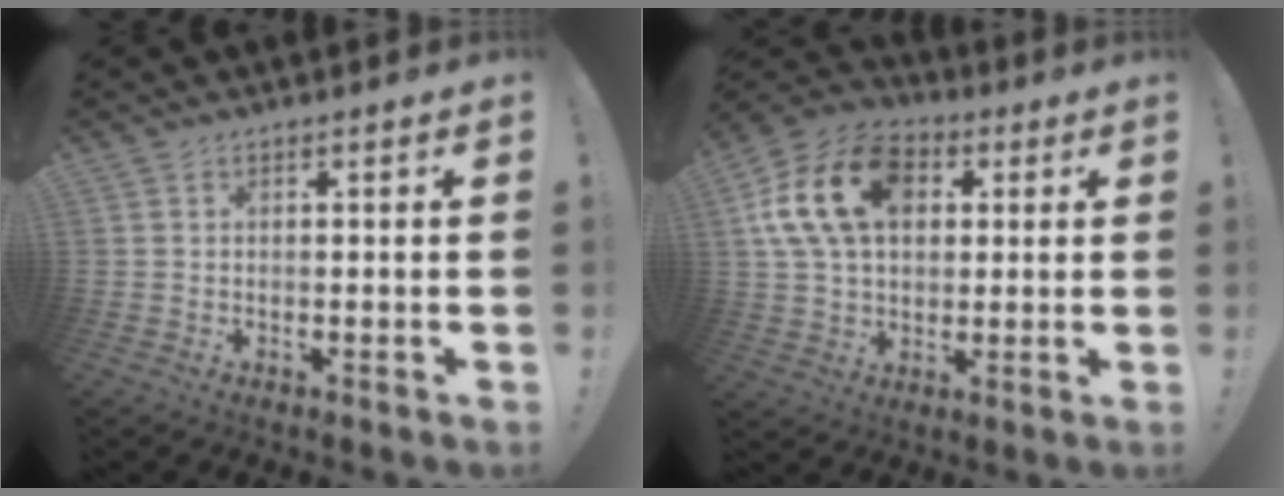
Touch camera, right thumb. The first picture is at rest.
{"total": 19.1, "force": [5.4, 13.4, 12.4], "torque": [-0.216, 0.000, 0.100]}